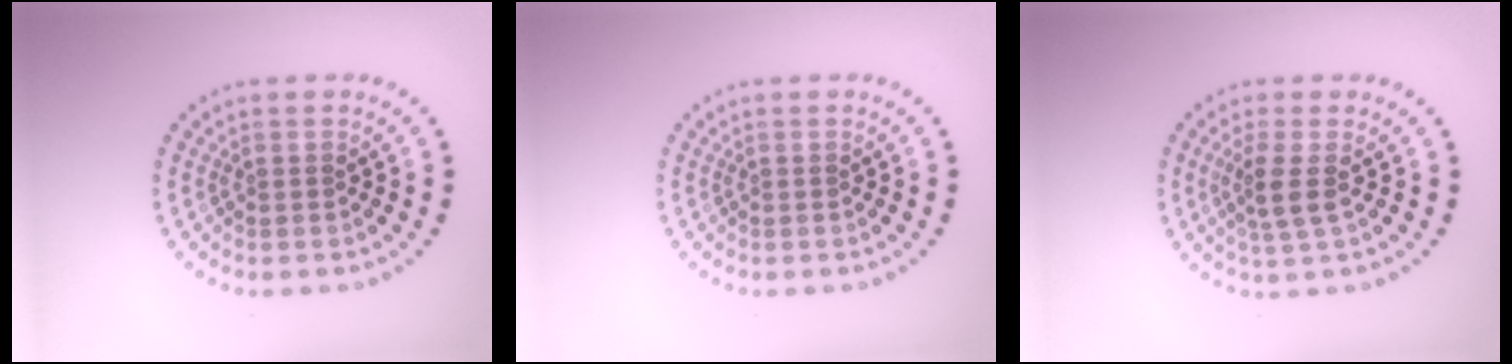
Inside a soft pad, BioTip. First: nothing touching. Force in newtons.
{"total": 0.0}
{"total": 2.5, "press": 1.9, "slide": 1.5}